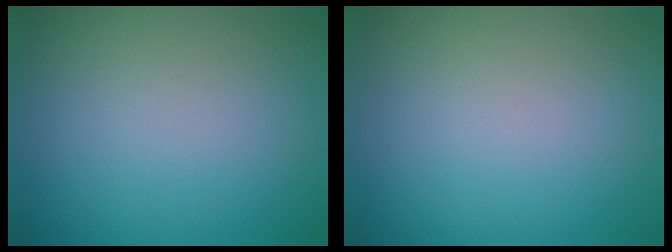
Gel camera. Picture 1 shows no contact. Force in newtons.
{"total": 0.0}